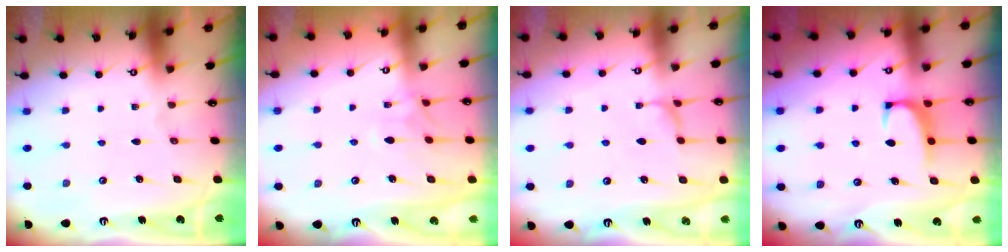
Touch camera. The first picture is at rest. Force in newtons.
{"total": 1.3, "press": 1.0, "slide": 0.8}
{"total": 2.1, "press": 2.0, "slide": 0.3}
{"total": 1.2, "press": 0.9, "slide": 0.7}